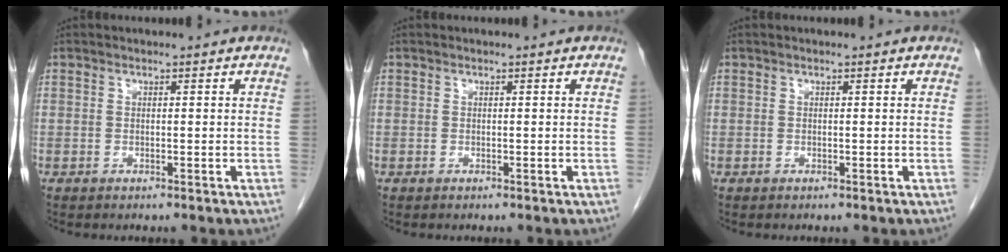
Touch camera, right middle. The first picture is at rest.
{"total": 0.0}
{"total": 0.0}